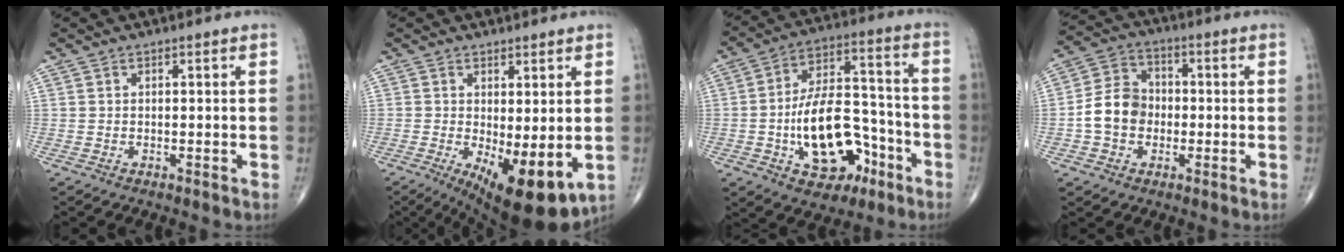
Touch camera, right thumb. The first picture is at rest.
{"total": 12.3, "force": [-2.9, 4.5, 11.1], "torque": [-0.159, -0.027, -0.027]}
{"total": 18.3, "force": [-6.6, 10.5, 13.5], "torque": [-0.191, 0.058, -0.098]}
{"total": 9.3, "force": [-1.4, 7.6, 5.2], "torque": [-0.080, 0.031, -0.038]}